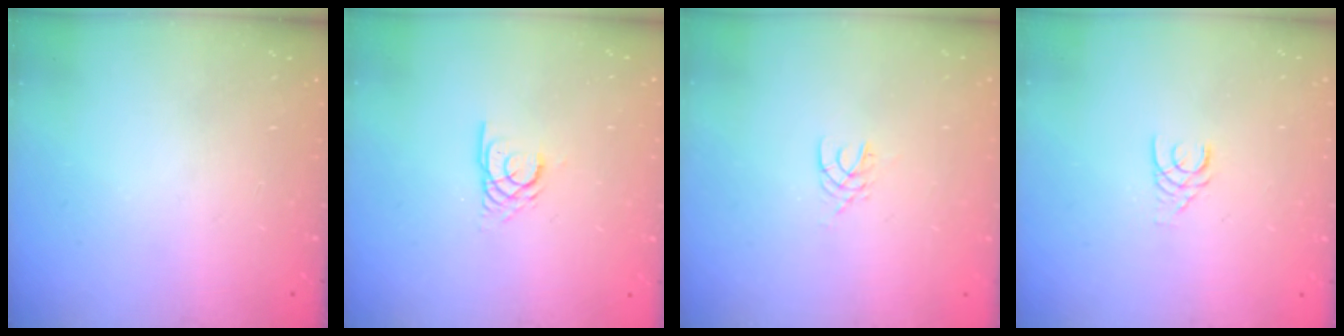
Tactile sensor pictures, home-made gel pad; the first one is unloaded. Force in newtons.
{"total": 3.4, "press": 3.4, "slide": 0.2}
{"total": 2.5, "press": 2.5, "slide": 0.4}
{"total": 3.3, "press": 3.3, "slide": 0.3}